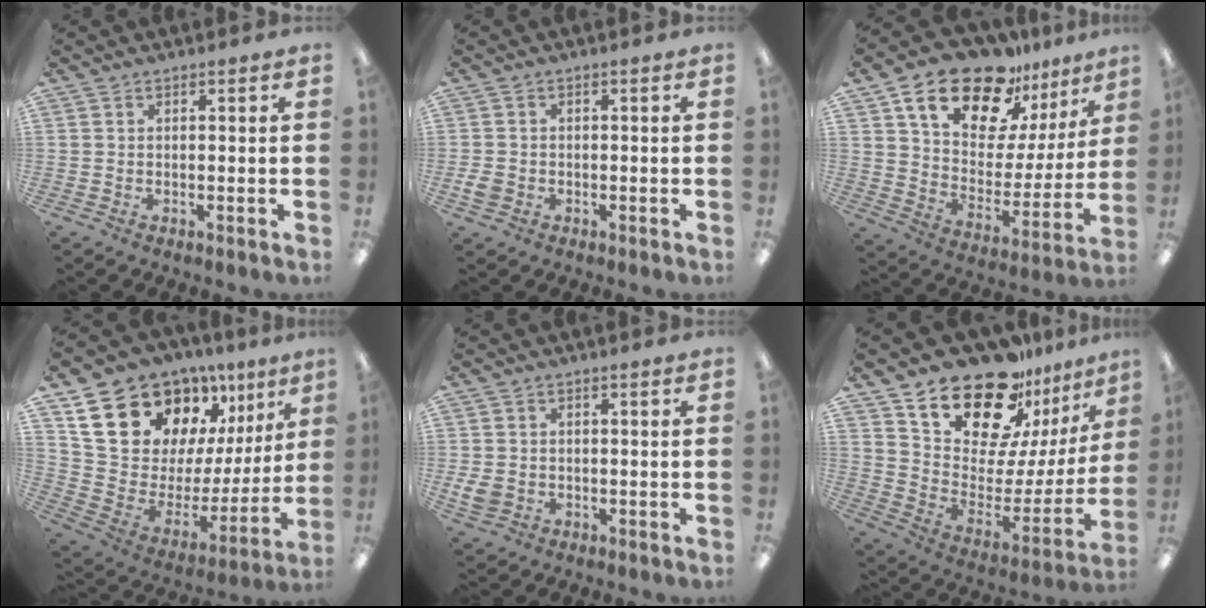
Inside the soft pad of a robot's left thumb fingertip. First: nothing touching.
{"total": 2.9, "force": [-1.0, 2.4, 1.4], "torque": [-0.029, 0.003, -0.019]}
{"total": 20.3, "force": [15.2, 9.6, 9.3], "torque": [-0.171, -0.101, 0.270]}
{"total": 20.6, "force": [14.1, 12.3, 8.6], "torque": [-0.142, -0.094, 0.272]}
{"total": 4.4, "force": [-0.8, 3.6, 2.4], "torque": [-0.045, -0.001, -0.015]}
{"total": 22.4, "force": [18.5, 9.2, 8.5], "torque": [-0.149, -0.135, 0.327]}